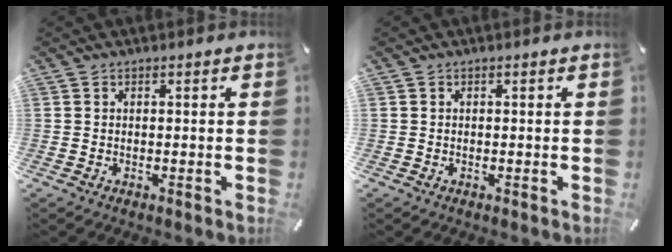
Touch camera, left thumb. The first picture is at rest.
{"total": 0.6, "force": [-0.1, 0.6, -0.1], "torque": [0.005, 0.008, -0.005]}